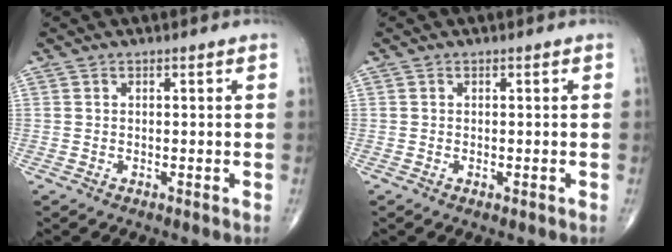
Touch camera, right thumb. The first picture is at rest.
{"total": 0.5, "force": [-0.2, 0.3, 0.4], "torque": [-0.007, -0.001, -0.003]}